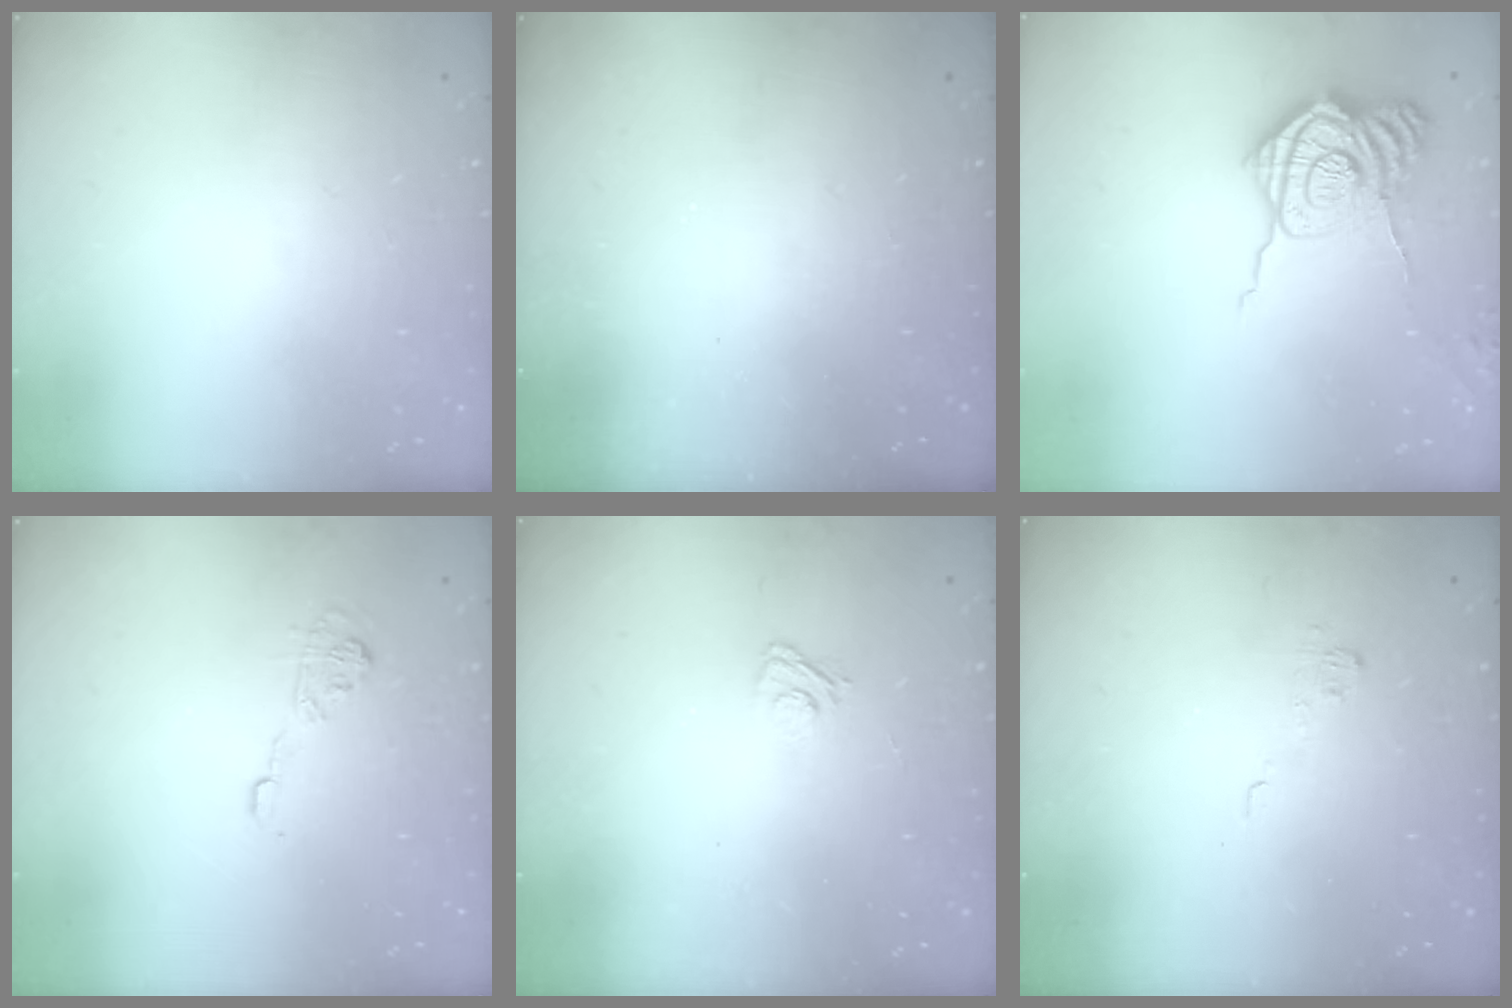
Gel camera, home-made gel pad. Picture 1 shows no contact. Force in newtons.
{"total": 2.2, "press": 2.1, "slide": 0.7}
{"total": 14.3, "press": 14.3, "slide": 1.1}
{"total": 7.8, "press": 7.8, "slide": 0.6}
{"total": 2.9, "press": 2.6, "slide": 1.2}
{"total": 3.8, "press": 3.6, "slide": 1.1}